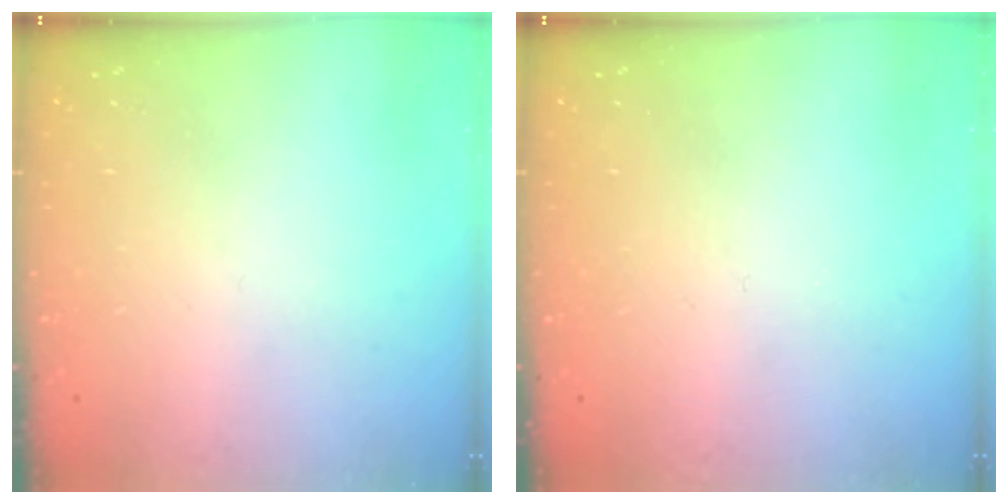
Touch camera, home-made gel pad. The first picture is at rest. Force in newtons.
{"total": 0.0}